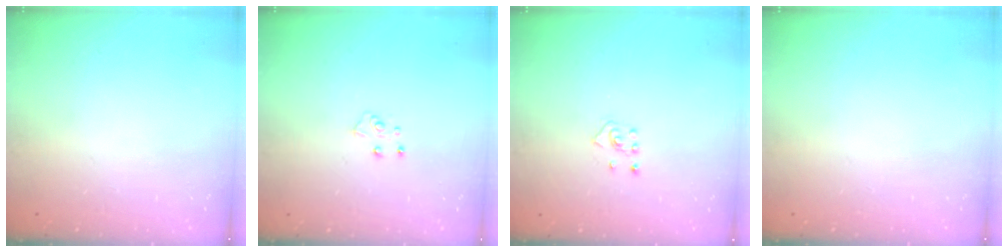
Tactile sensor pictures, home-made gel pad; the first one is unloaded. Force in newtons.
{"total": 5.1, "press": 5.1, "slide": 0.4}
{"total": 2.5, "press": 2.4, "slide": 0.7}
{"total": 0.0}